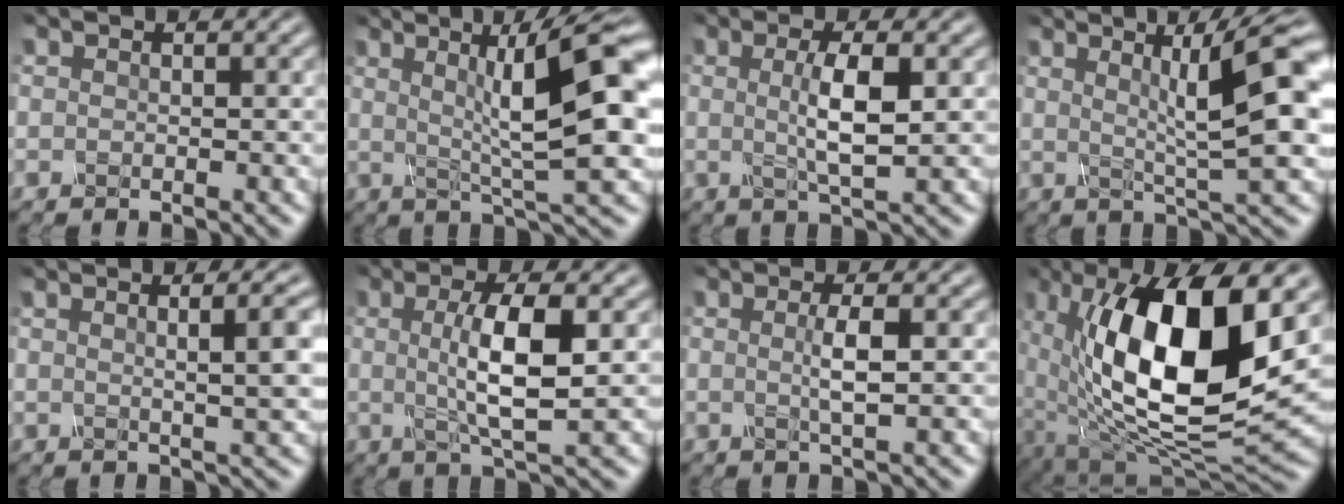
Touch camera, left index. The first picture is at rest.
{"total": 11.8, "force": [1.8, 2.4, 11.4], "torque": [-0.158, 0.020, 0.026]}
{"total": 4.1, "force": [0.1, 0.8, 4.0], "torque": [-0.074, -0.001, 0.005]}
{"total": 10.1, "force": [1.9, 1.8, 9.8], "torque": [-0.127, 0.017, 0.026]}
{"total": 7.0, "force": [1.8, 2.2, 6.4], "torque": [-0.049, 0.029, 0.002]}
{"total": 6.0, "force": [0.2, 1.4, 5.8], "torque": [-0.106, 0.001, 0.004]}
{"total": 2.4, "force": [-0.1, 0.4, 2.4], "torque": [-0.043, 0.001, -0.005]}
{"total": 15.6, "force": [2.3, 6.6, 14.0], "torque": [-0.239, -0.006, 0.035]}